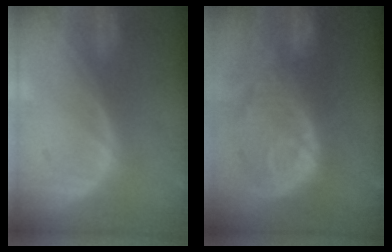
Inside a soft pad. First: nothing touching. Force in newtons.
{"total": 12.7, "press": 11.3, "slide": 5.8}